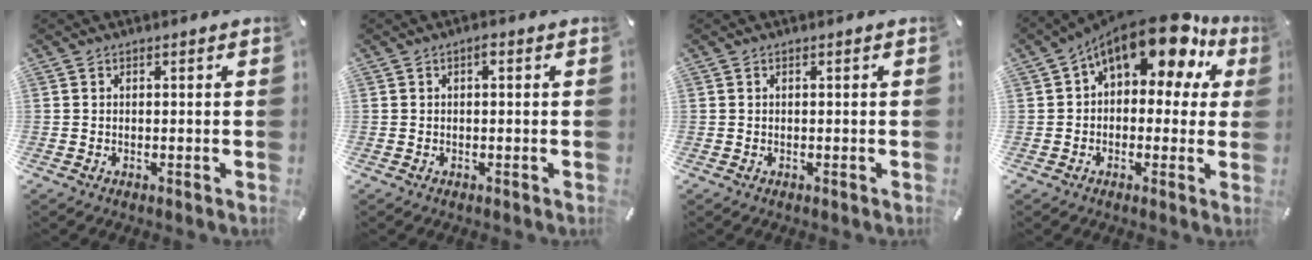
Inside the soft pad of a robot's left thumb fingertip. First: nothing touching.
{"total": 1.3, "force": [0.1, 0.4, 1.2], "torque": [-0.024, 0.004, 0.001]}
{"total": 0.0}
{"total": 14.7, "force": [9.6, 6.6, 8.9], "torque": [-0.144, -0.064, 0.166]}